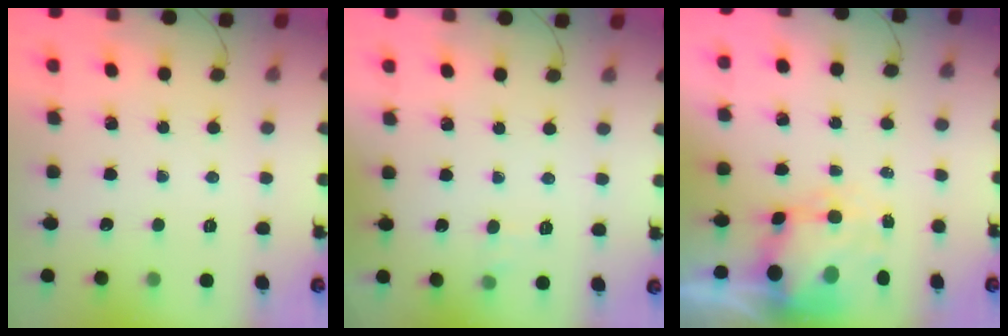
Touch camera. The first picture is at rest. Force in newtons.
{"total": 5.1, "press": 4.8, "slide": 1.6}
{"total": 7.6, "press": 7.4, "slide": 1.7}